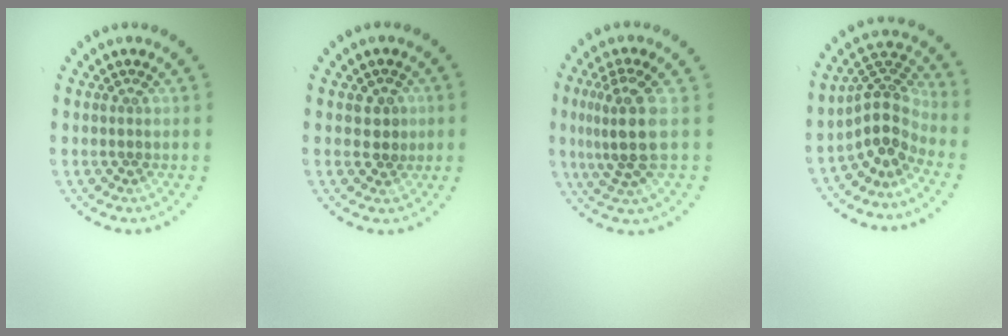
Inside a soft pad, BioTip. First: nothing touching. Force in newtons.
{"total": 1.8, "press": 1.6, "slide": 0.7}
{"total": 4.1, "press": 3.1, "slide": 2.6}
{"total": 4.0, "press": 2.8, "slide": 2.9}